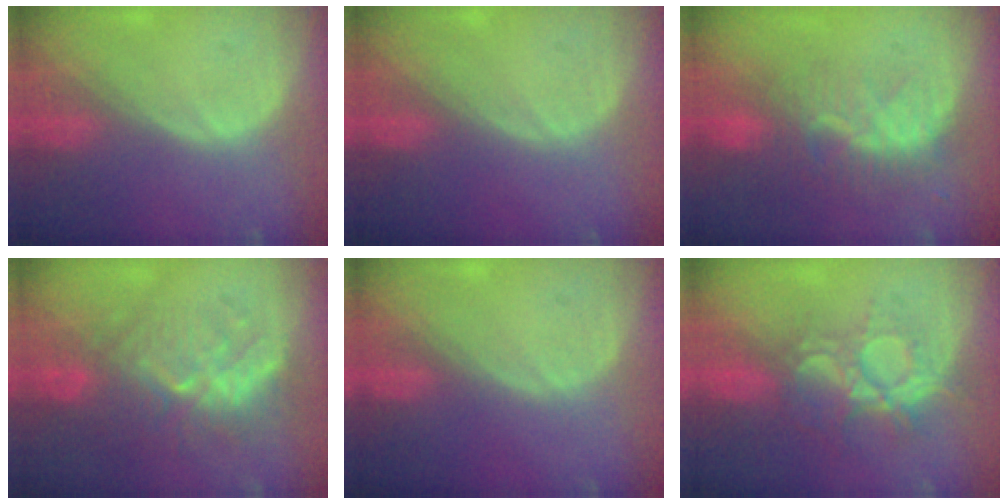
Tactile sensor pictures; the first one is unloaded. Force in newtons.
{"total": 0.0}
{"total": 8.3, "press": 7.3, "slide": 3.8}
{"total": 9.0, "press": 8.6, "slide": 2.4}
{"total": 0.0}
{"total": 9.3, "press": 7.9, "slide": 4.9}